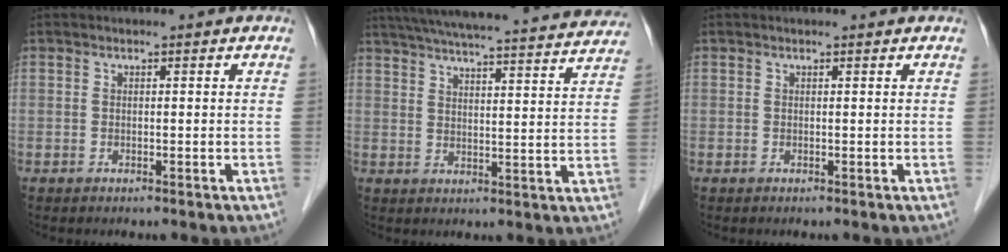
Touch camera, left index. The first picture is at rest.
{"total": 29.8, "force": [27.4, 2.4, 11.3], "torque": [-0.189, -0.022, 0.345]}
{"total": 1.1, "force": [1.1, 0.1, 0.3], "torque": [-0.012, 0.009, 0.011]}